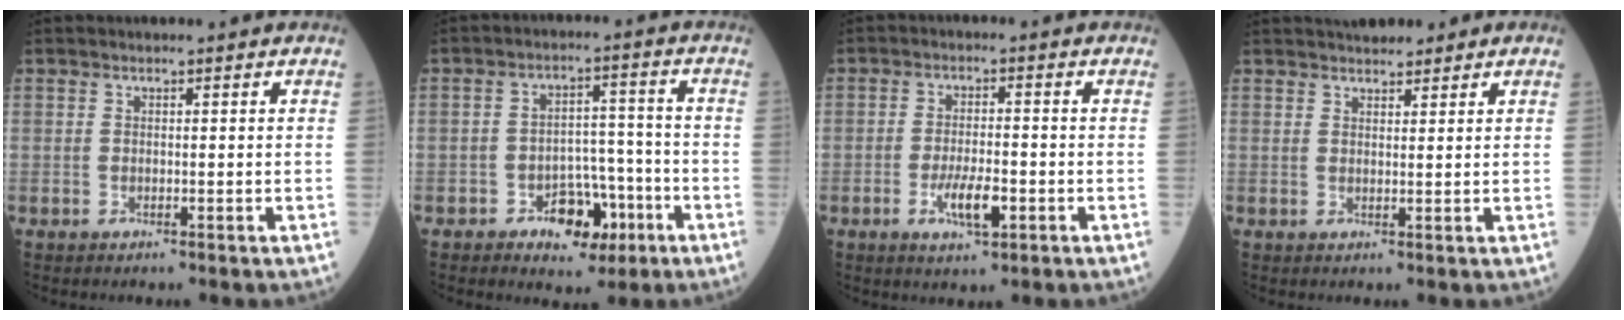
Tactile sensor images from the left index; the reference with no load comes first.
{"total": 7.5, "force": [-3.9, 4.5, 4.6], "torque": [-0.064, 0.020, -0.057]}
{"total": 5.0, "force": [-1.9, 1.3, 4.4], "torque": [-0.085, -0.002, -0.032]}
{"total": 5.1, "force": [4.5, 1.5, 1.8], "torque": [-0.018, 0.024, 0.064]}